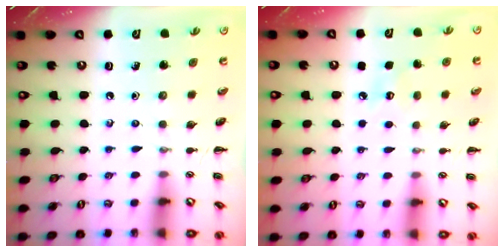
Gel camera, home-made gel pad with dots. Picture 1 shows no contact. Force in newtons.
{"total": 5.9, "press": 5.7, "slide": 1.5}